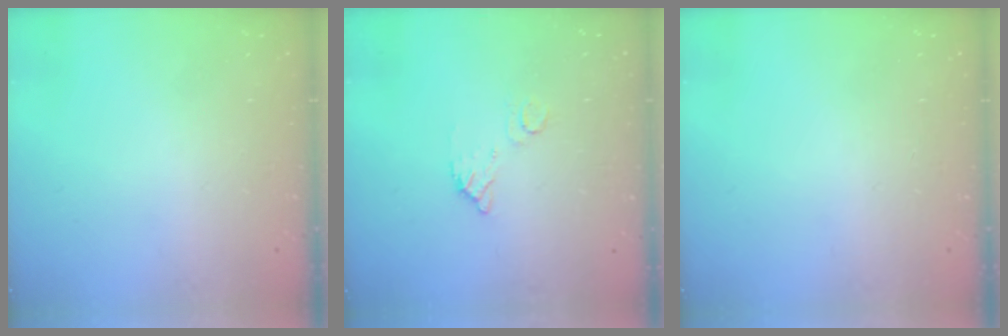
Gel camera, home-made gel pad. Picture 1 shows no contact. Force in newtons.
{"total": 5.1, "press": 5.1, "slide": 0.4}
{"total": 0.0}